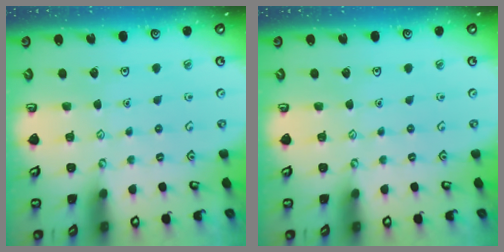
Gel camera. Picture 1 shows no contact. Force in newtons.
{"total": 0.0}